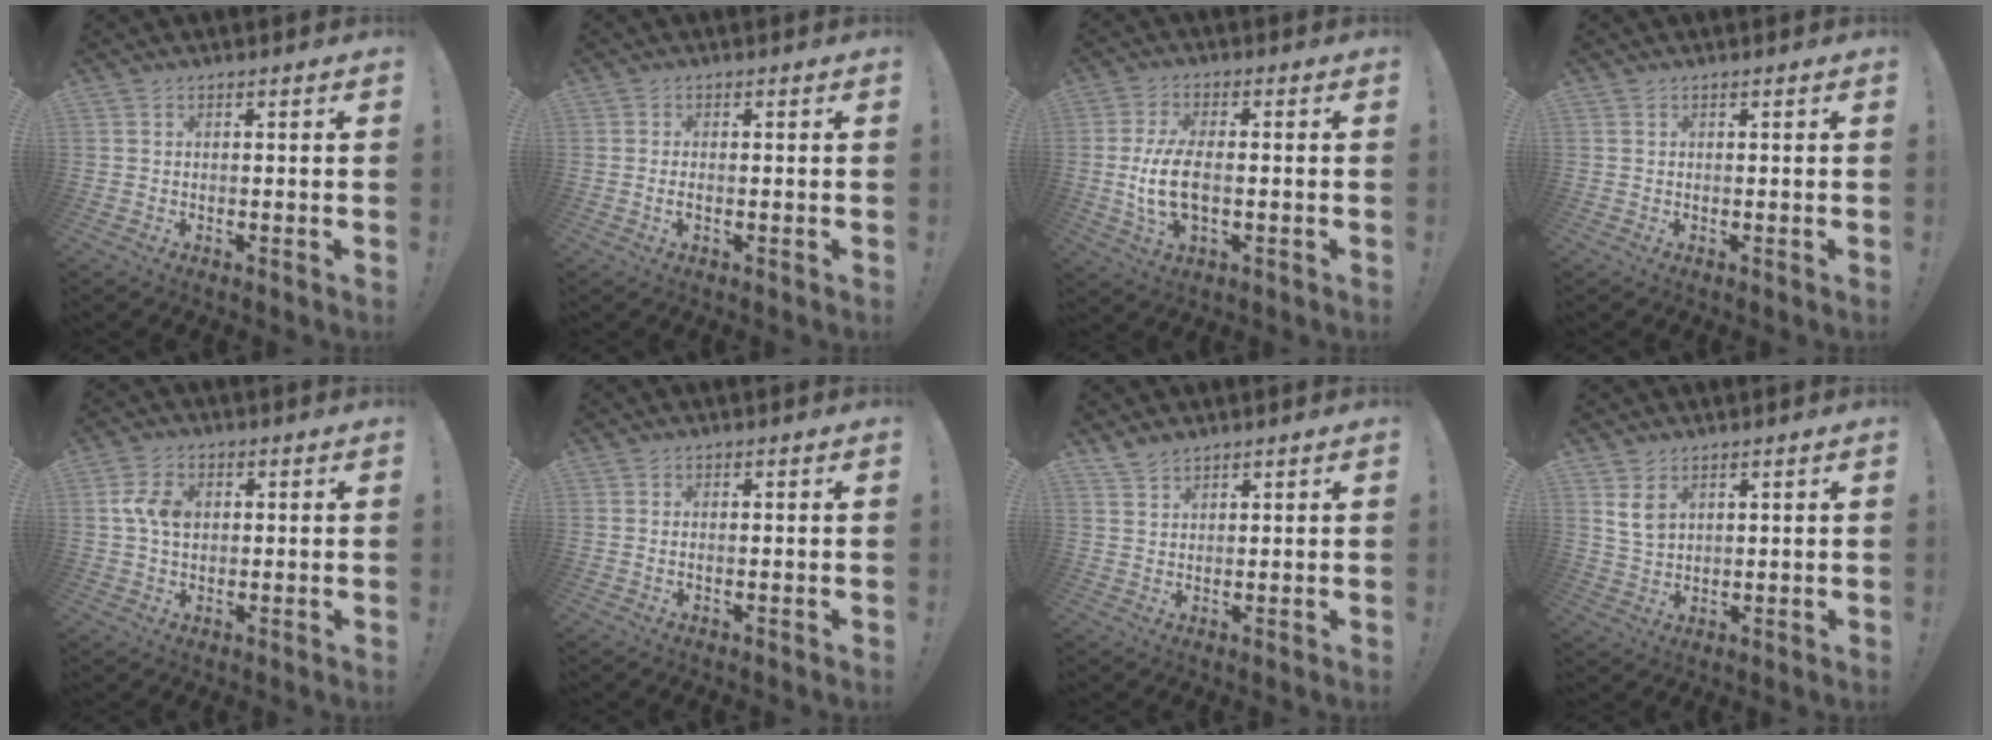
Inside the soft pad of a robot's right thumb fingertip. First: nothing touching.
{"total": 1.4, "force": [-0.3, 0.3, 1.3], "torque": [-0.025, 0.003, -0.006]}
{"total": 10.9, "force": [-1.2, 5.3, 9.4], "torque": [-0.176, -0.009, -0.020]}
{"total": 0.0}
{"total": 7.5, "force": [1.0, 5.3, 5.2], "torque": [-0.095, 0.007, 0.018]}
{"total": 0.7, "force": [0.1, 0.0, 0.7], "torque": [-0.006, -0.003, 0.000]}
{"total": 3.1, "force": [2.9, 1.1, 0.8], "torque": [-0.014, -0.020, 0.055]}
{"total": 5.4, "force": [2.9, 3.5, 3.0], "torque": [-0.042, -0.015, 0.054]}